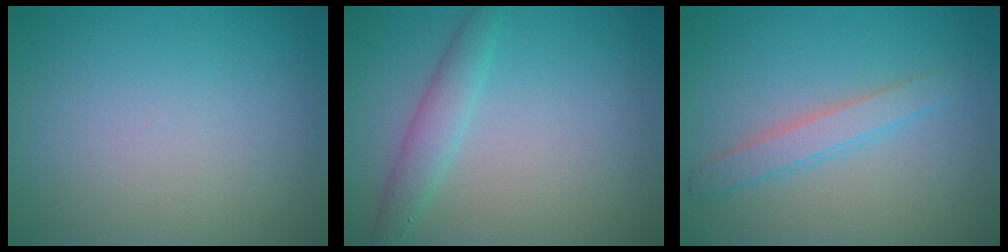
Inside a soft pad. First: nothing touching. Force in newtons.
{"total": 2.3, "press": 2.3, "slide": 0.0}
{"total": 2.2, "press": 2.2, "slide": 0.1}